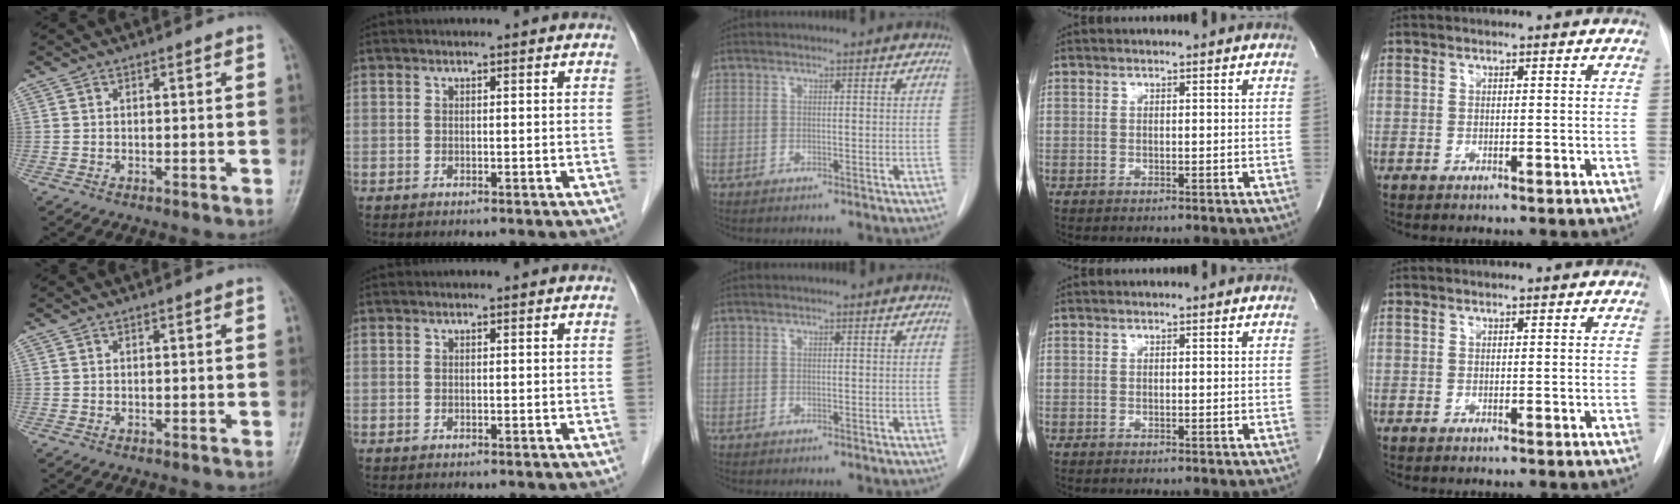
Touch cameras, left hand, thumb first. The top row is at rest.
{}